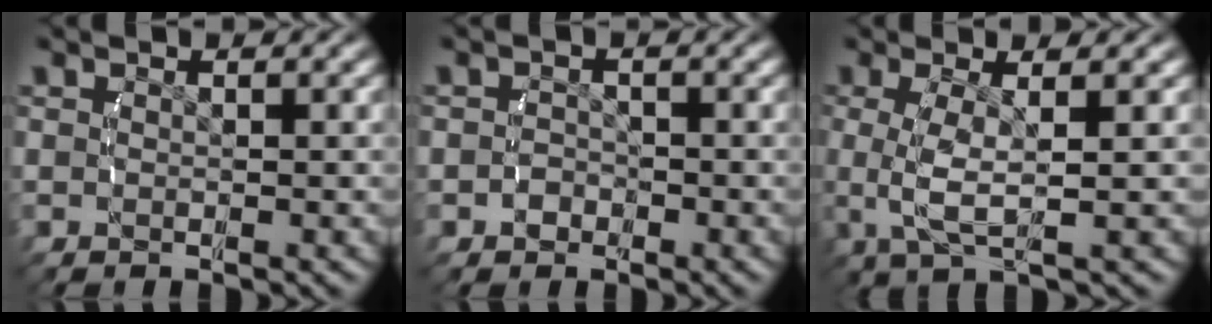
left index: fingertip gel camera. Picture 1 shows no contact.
{"total": 1.3, "force": [-0.9, 0.9, 0.0], "torque": [0.002, -0.005, -0.016]}
{"total": 4.6, "force": [0.3, 1.7, 4.3], "torque": [-0.107, -0.012, 0.013]}